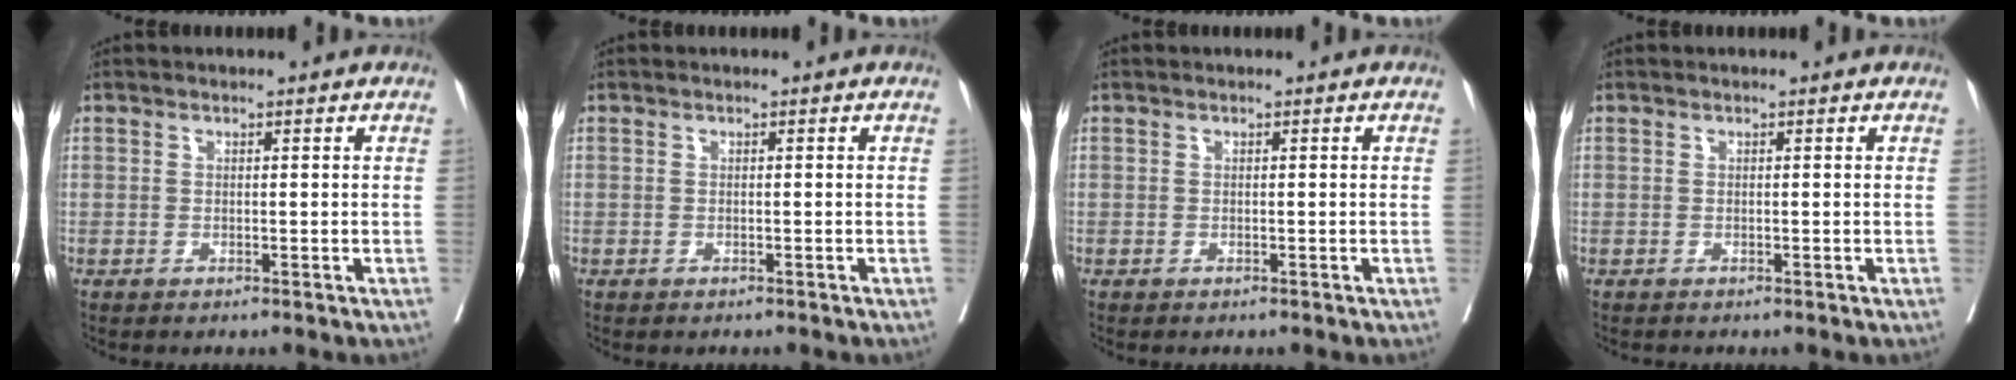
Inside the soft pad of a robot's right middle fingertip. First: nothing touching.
{"total": 0.8, "force": [-0.7, 0.3, 0.2], "torque": [-0.011, -0.002, -0.012]}
{"total": 0.0}
{"total": 0.0}